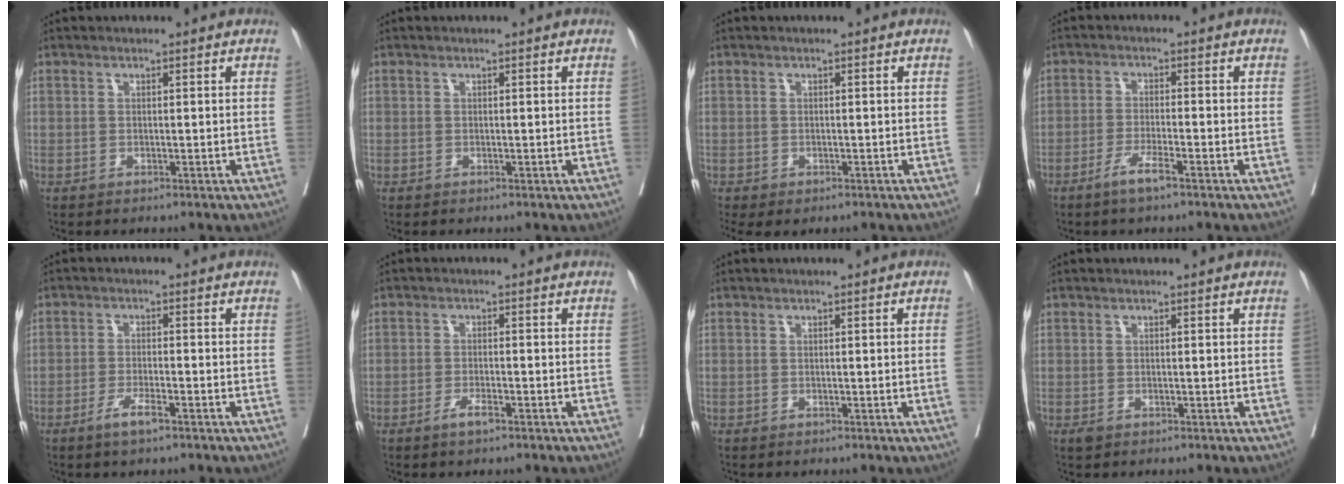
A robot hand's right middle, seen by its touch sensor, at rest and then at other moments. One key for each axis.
{"total": 0.0}
{"total": 3.7, "fx": -2.5, "fy": 1.9, "fz": 1.9, "tx": -0.029, "ty": -0.006, "tz": -0.034}
{"total": 3.7, "fx": -2.4, "fy": -0.1, "fz": 2.8, "tx": -0.057, "ty": -0.006, "tz": -0.047}
{"total": 3.4, "fx": -2.2, "fy": 0.3, "fz": 2.7, "tx": -0.053, "ty": -0.005, "tz": -0.040}
{"total": 2.3, "fx": -1.5, "fy": 0.3, "fz": 1.8, "tx": -0.033, "ty": -0.001, "tz": -0.027}
{"total": 0.7, "fx": -0.1, "fy": -0.3, "fz": 0.7, "tx": -0.006, "ty": 0.000, "tz": 0.002}
{"total": 0.8, "fx": -0.4, "fy": 0.5, "fz": 0.5, "tx": -0.009, "ty": -0.001, "tz": -0.003}